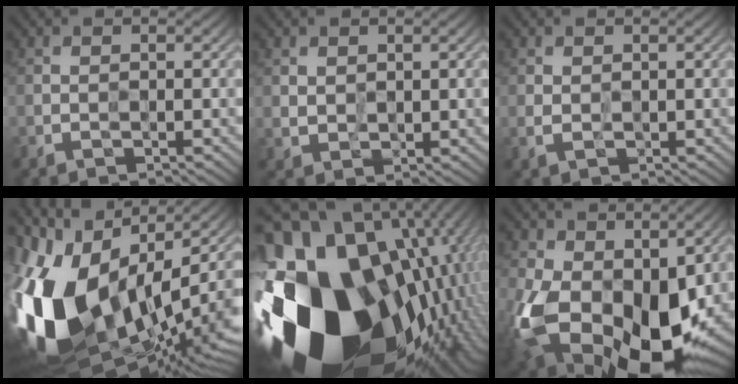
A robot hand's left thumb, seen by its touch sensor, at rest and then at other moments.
{"total": 2.5, "force": [1.5, 1.8, 0.9], "torque": [-0.023, -0.005, 0.033]}
{"total": 1.9, "force": [0.5, 1.4, 1.3], "torque": [-0.031, -0.005, 0.010]}
{"total": 19.2, "force": [-1.7, 10.6, 15.9], "torque": [-0.354, -0.045, -0.010]}
{"total": 22.1, "force": [-4.2, 15.3, 15.4], "torque": [-0.323, -0.064, -0.040]}
{"total": 18.9, "force": [-3.5, 12.2, 14.0], "torque": [-0.306, -0.068, -0.035]}